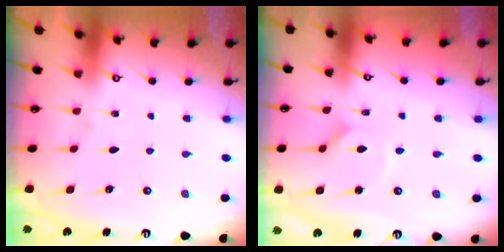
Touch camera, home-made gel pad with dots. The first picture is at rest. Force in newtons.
{"total": 1.5, "press": 1.5, "slide": 0.1}